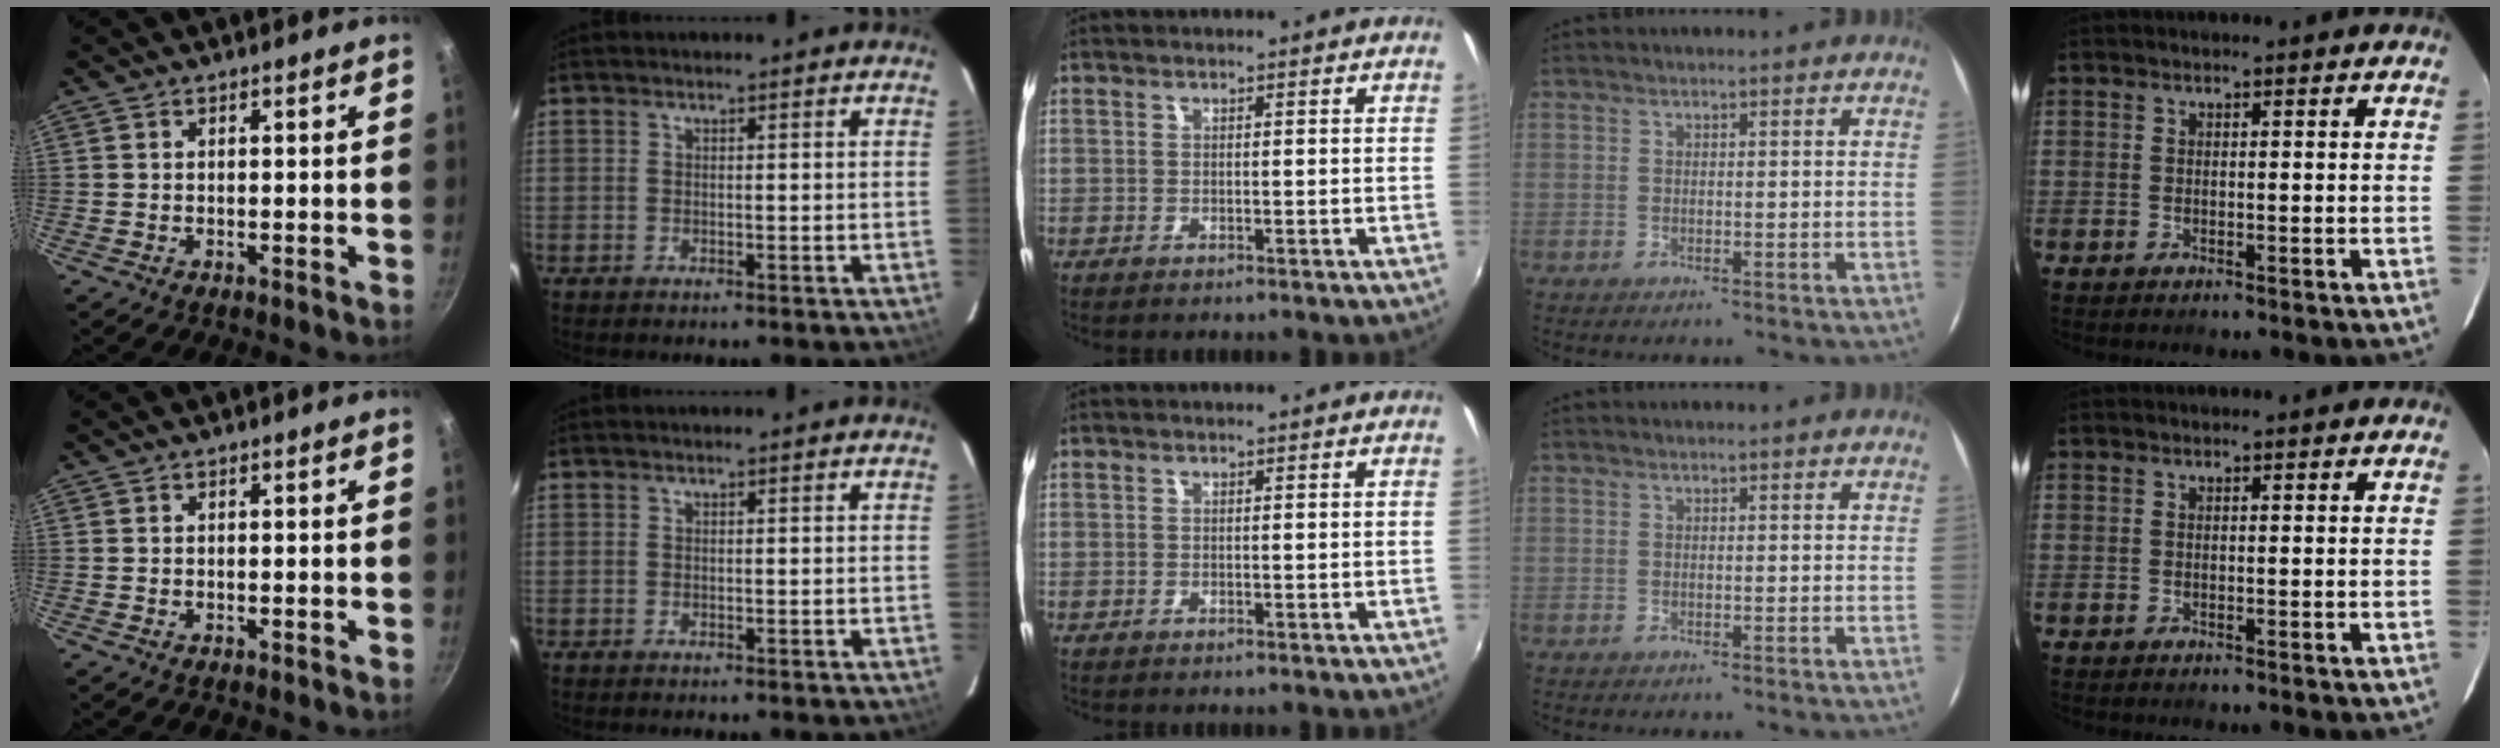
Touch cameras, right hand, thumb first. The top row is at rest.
{}